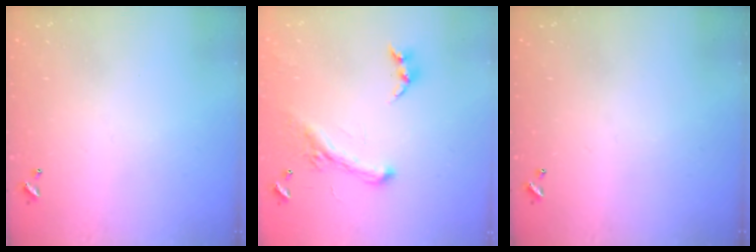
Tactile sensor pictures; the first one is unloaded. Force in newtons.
{"total": 2.5, "press": 2.0, "slide": 1.4}
{"total": 0.0}